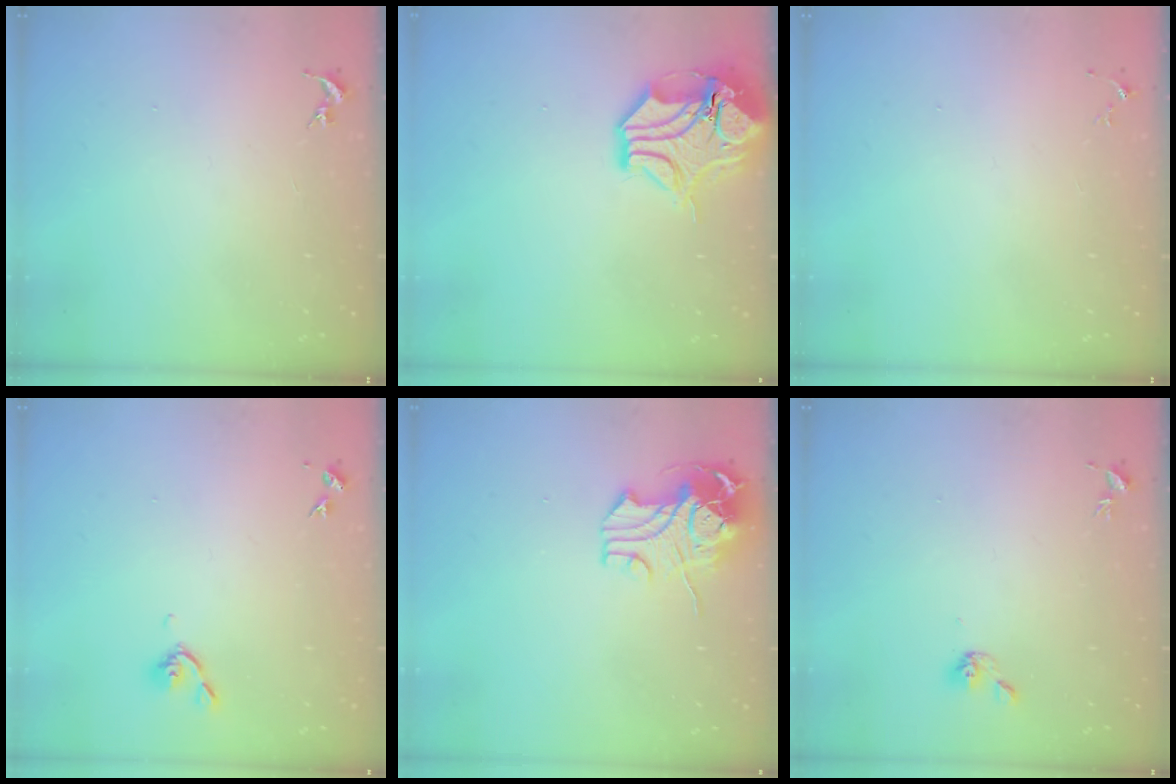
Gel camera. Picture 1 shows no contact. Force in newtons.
{"total": 15.1, "press": 14.9, "slide": 2.5}
{"total": 3.3, "press": 3.3, "slide": 0.5}
{"total": 5.3, "press": 5.2, "slide": 1.1}
{"total": 11.8, "press": 11.7, "slide": 2.1}
{"total": 5.2, "press": 4.6, "slide": 2.3}